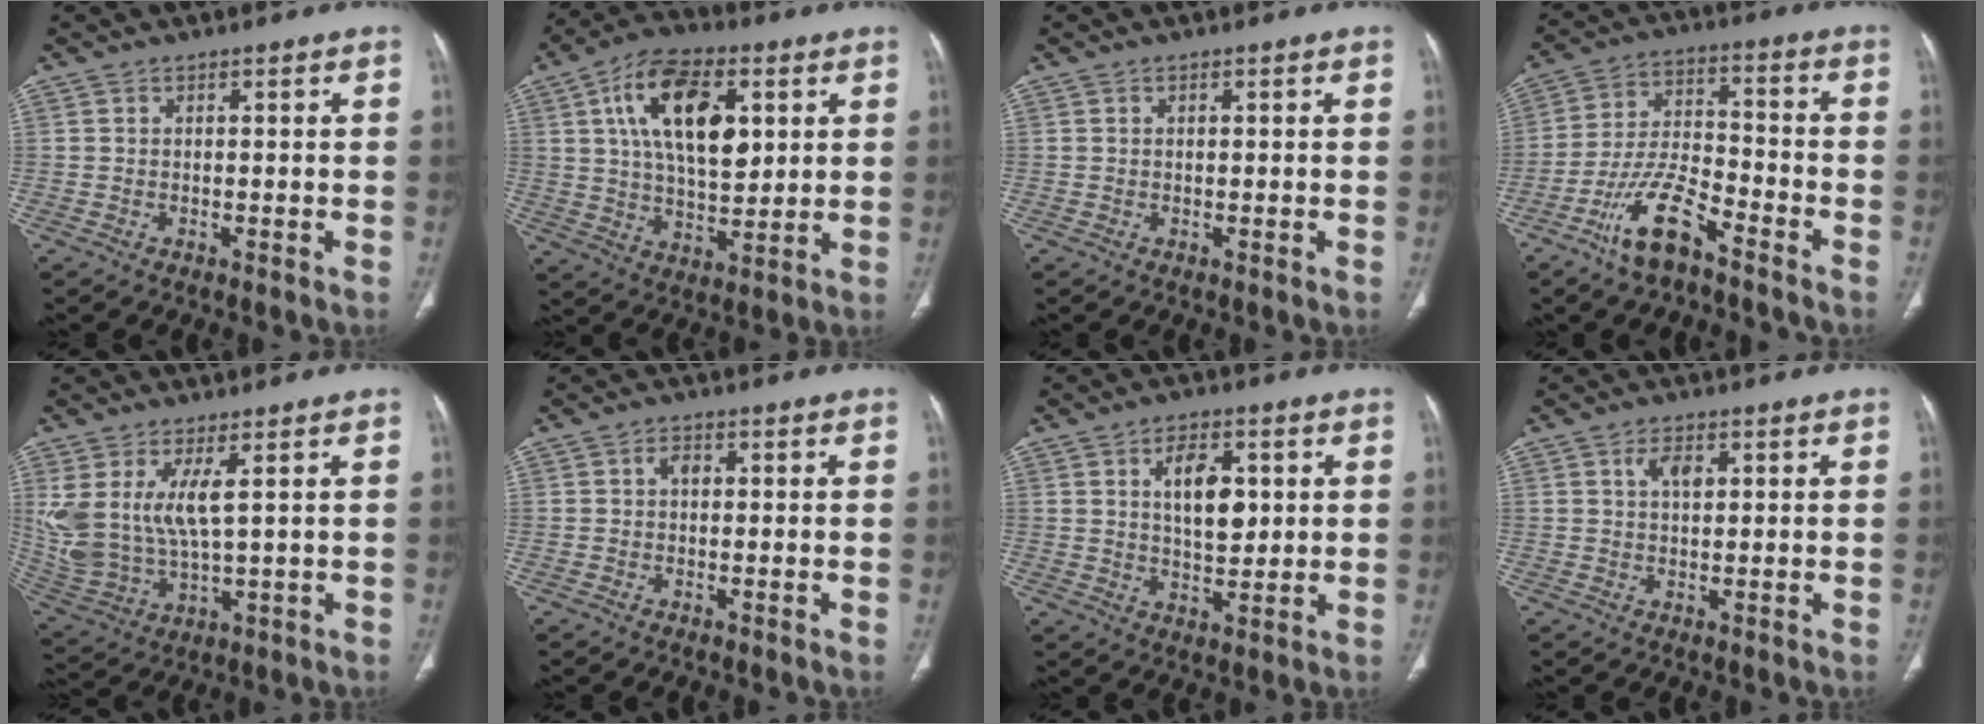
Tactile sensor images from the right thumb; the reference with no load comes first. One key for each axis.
{"total": 17.9, "fx": 5.5, "fy": 9.4, "fz": 14.2, "tx": -0.215, "ty": -0.011, "tz": 0.094}
{"total": 0.6, "fx": 0.2, "fy": 0.2, "fz": 0.5, "tx": -0.005, "ty": 0.000, "tz": 0.003}
{"total": 11.4, "fx": -7.5, "fy": 3.7, "fz": 7.7, "tx": -0.154, "ty": 0.049, "tz": -0.146}
{"total": 12.8, "fx": 4.0, "fy": 5.2, "fz": 11.0, "tx": -0.246, "ty": -0.025, "tz": 0.098}
{"total": 1.8, "fx": 0.2, "fy": 1.2, "fz": 1.3, "tx": -0.013, "ty": 0.004, "tz": -0.004}
{"total": 8.6, "fx": 2.2, "fy": 4.7, "fz": 6.9, "tx": -0.087, "ty": -0.013, "tz": 0.040}
{"total": 3.3, "fx": 0.8, "fy": 2.1, "fz": 2.4, "tx": -0.032, "ty": 0.004, "tz": 0.008}